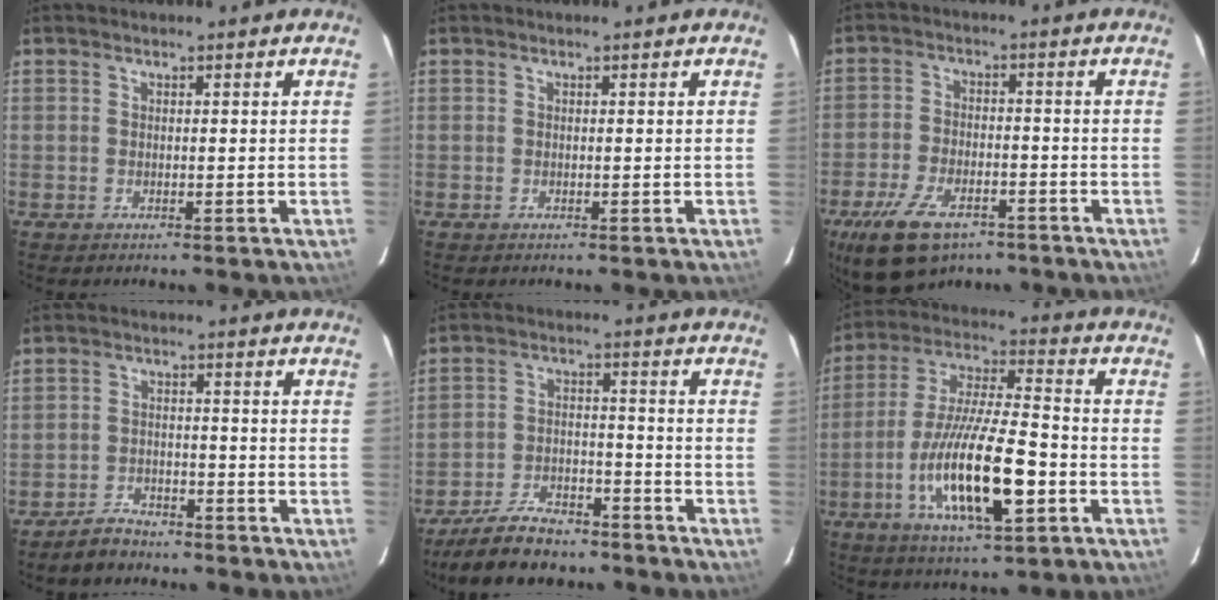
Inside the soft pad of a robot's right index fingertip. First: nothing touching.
{"total": 0.0}
{"total": 13.3, "force": [-8.5, 6.6, 7.8], "torque": [-0.178, -0.016, -0.147]}
{"total": 4.9, "force": [-4.1, 2.3, 1.1], "torque": [-0.039, 0.011, -0.066]}
{"total": 12.4, "force": [-10.3, 4.7, 5.0], "torque": [-0.119, 0.008, -0.164]}
{"total": 18.4, "force": [-6.3, 4.4, 16.7], "torque": [-0.329, -0.015, -0.112]}